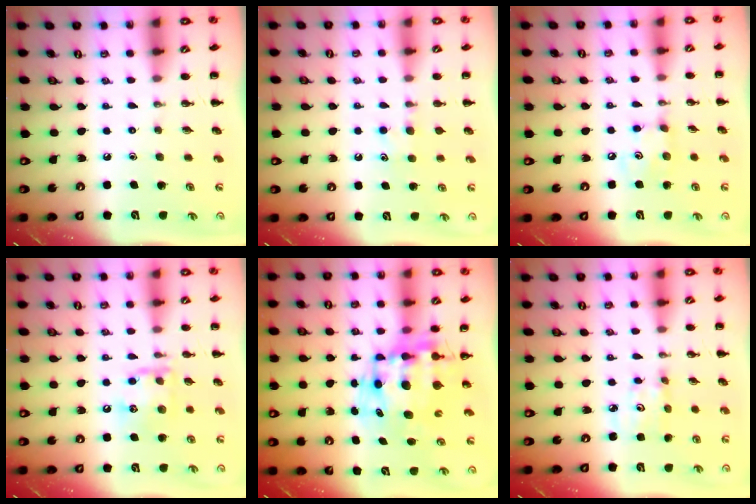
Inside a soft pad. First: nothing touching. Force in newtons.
{"total": 5.4, "press": 5.2, "slide": 1.5}
{"total": 4.6, "press": 4.6, "slide": 0.6}
{"total": 12.9, "press": 12.8, "slide": 1.4}
{"total": 10.7, "press": 10.3, "slide": 2.7}
{"total": 2.8, "press": 2.8, "slide": 0.4}